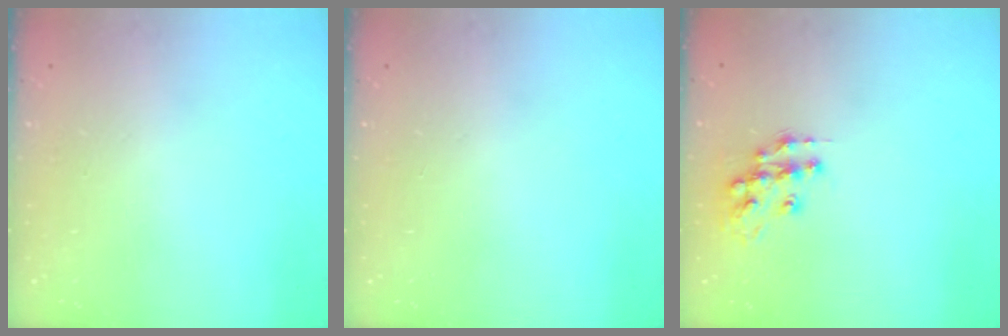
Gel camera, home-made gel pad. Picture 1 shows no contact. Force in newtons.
{"total": 0.0}
{"total": 11.5, "press": 11.5, "slide": 0.7}